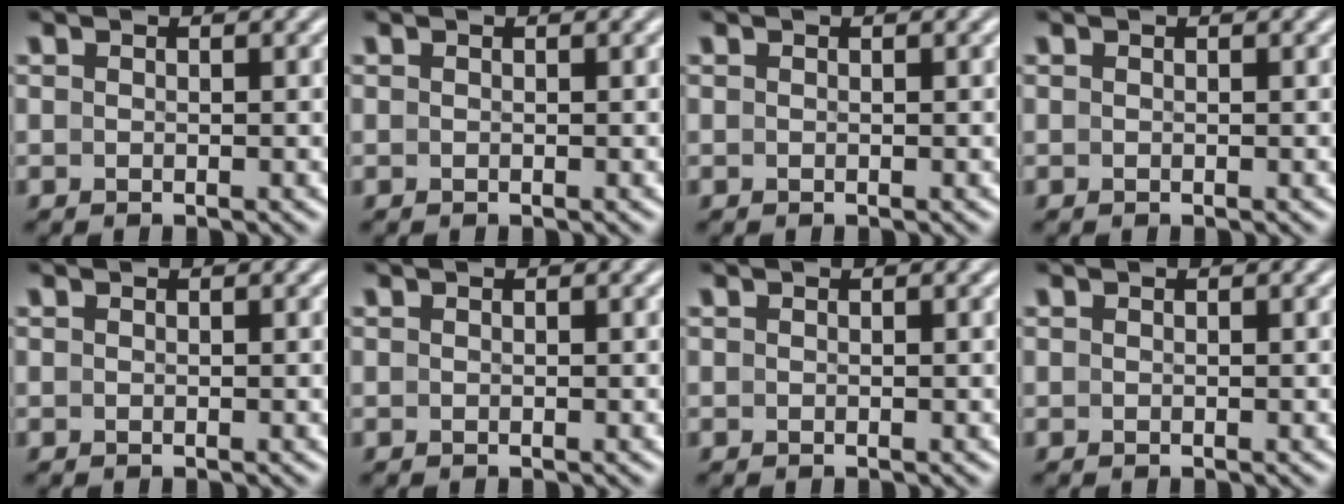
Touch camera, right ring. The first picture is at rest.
{"total": 0.0}
{"total": 1.3, "force": [-0.3, -1.2, -0.4], "torque": [0.015, -0.010, 0.005]}
{"total": 0.0}
{"total": 0.0}
{"total": 0.0}
{"total": 0.0}
{"total": 0.0}